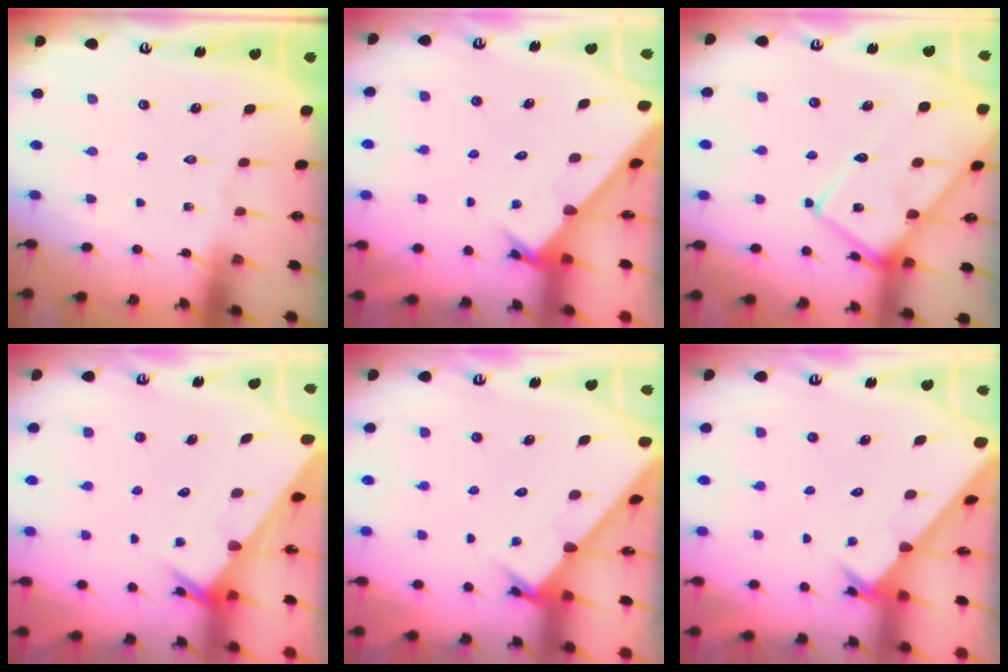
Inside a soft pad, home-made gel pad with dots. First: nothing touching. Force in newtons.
{"total": 2.2, "press": 2.2, "slide": 0.1}
{"total": 14.1, "press": 14.0, "slide": 1.5}
{"total": 3.3, "press": 3.2, "slide": 0.3}
{"total": 2.3, "press": 2.3, "slide": 0.0}
{"total": 2.5, "press": 2.5, "slide": 0.2}